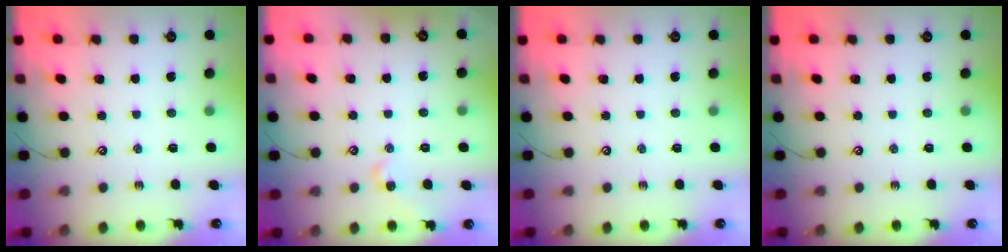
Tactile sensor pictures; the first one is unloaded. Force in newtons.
{"total": 1.9, "press": 1.8, "slide": 0.5}
{"total": 0.0}
{"total": 0.0}